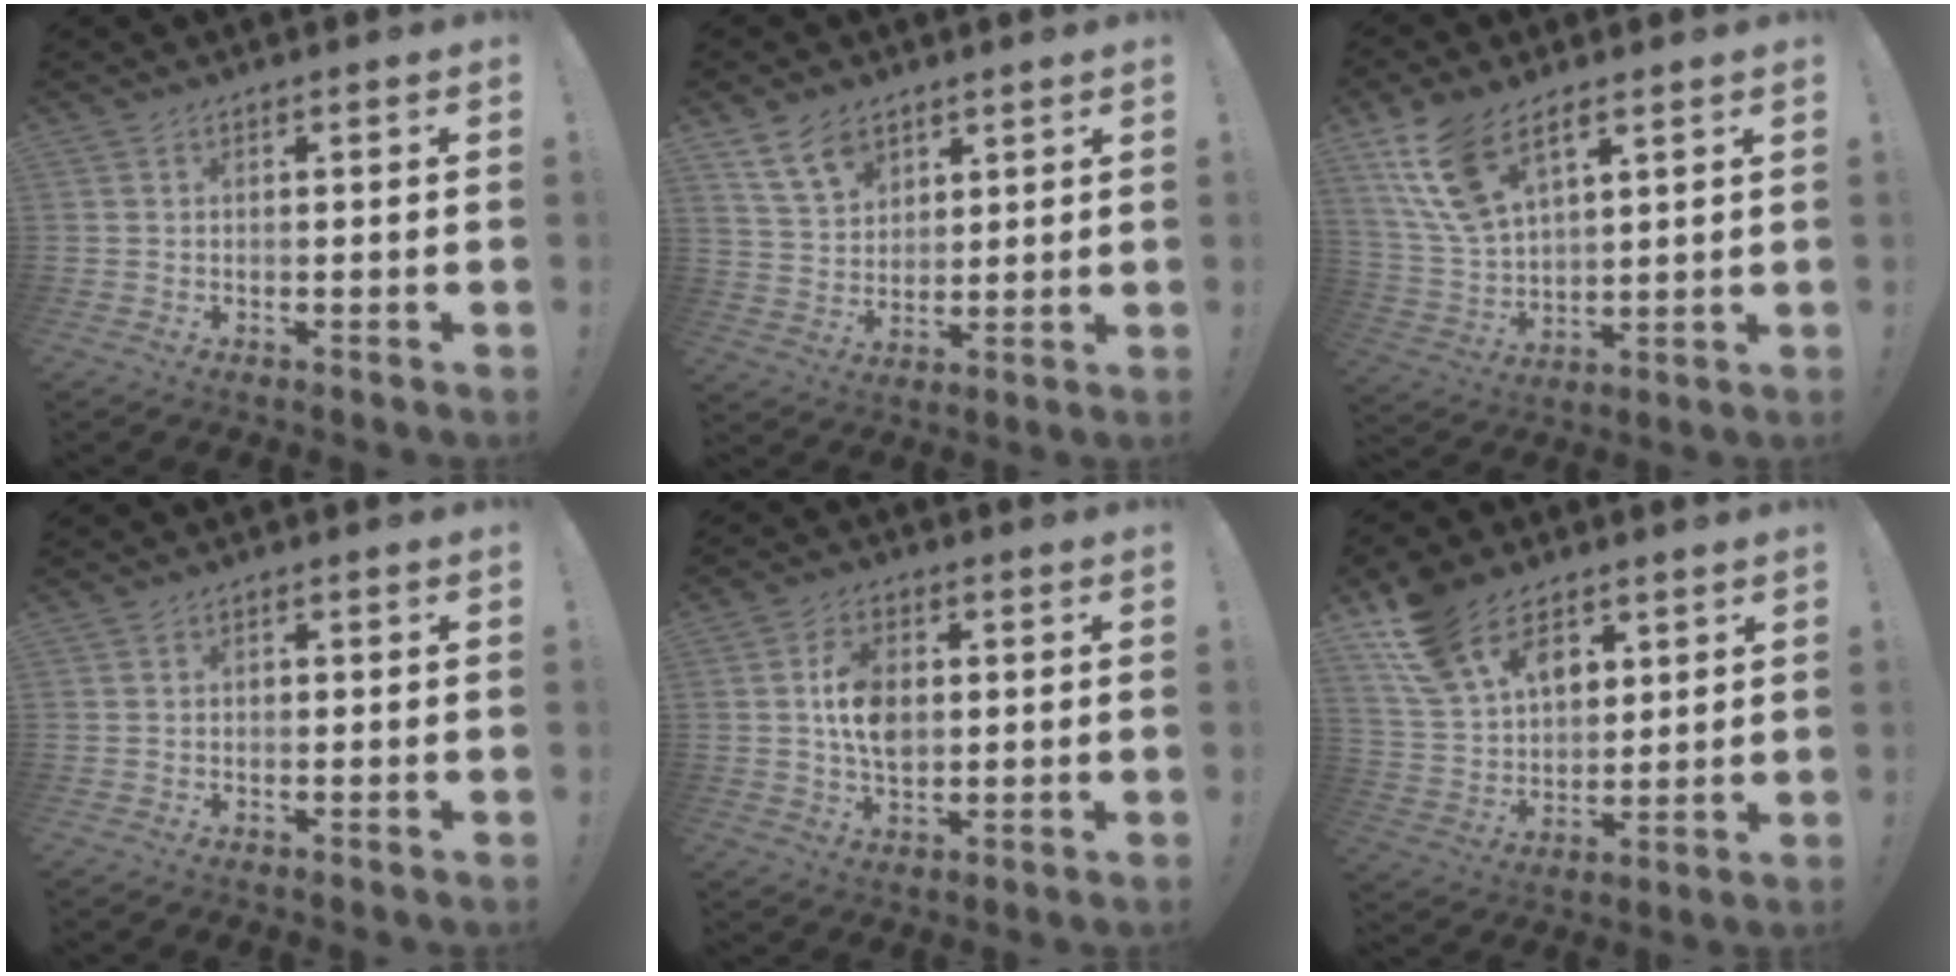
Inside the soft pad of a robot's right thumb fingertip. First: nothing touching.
{"total": 10.7, "force": [6.9, 6.8, 4.6], "torque": [-0.077, -0.034, 0.135]}
{"total": 14.9, "force": [8.8, 7.8, 9.2], "torque": [-0.195, -0.034, 0.168]}
{"total": 0.6, "force": [-0.1, 0.5, 0.2], "torque": [-0.010, 0.004, -0.001]}
{"total": 10.0, "force": [1.0, 7.0, 7.1], "torque": [-0.109, 0.009, 0.022]}
{"total": 18.1, "force": [9.8, 12.0, 9.4], "torque": [-0.178, -0.046, 0.186]}